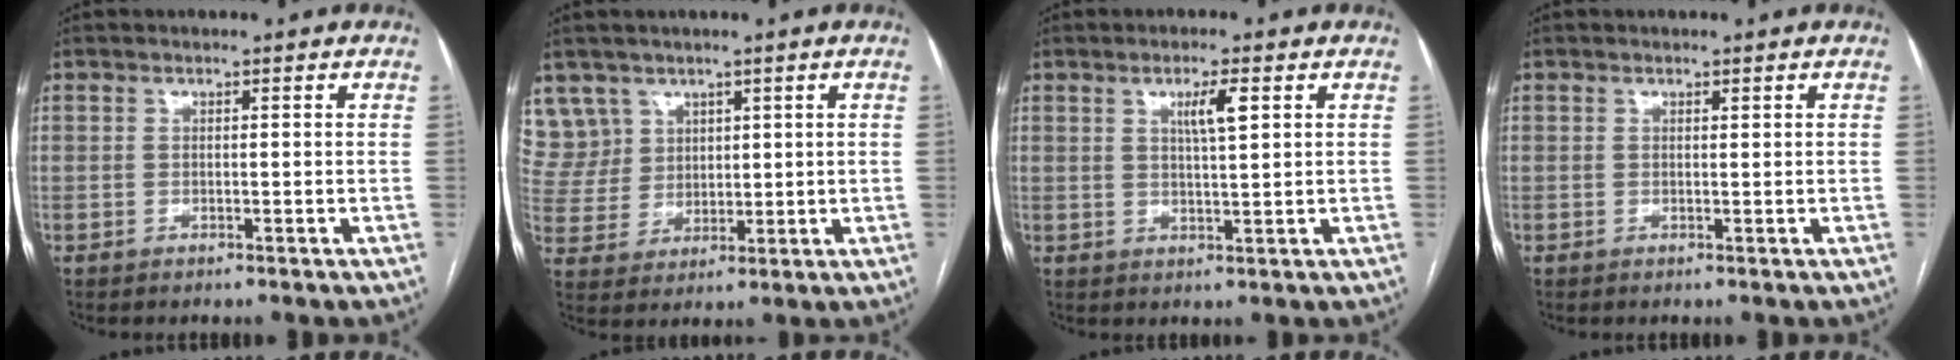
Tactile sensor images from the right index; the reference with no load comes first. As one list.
[{"total": 7.5, "force": [4.8, 5.7, -0.2], "torque": [0.004, 0.018, 0.108]}, {"total": 3.9, "force": [1.6, 0.3, 3.5], "torque": [-0.060, -0.001, 0.026]}, {"total": 0.0}]